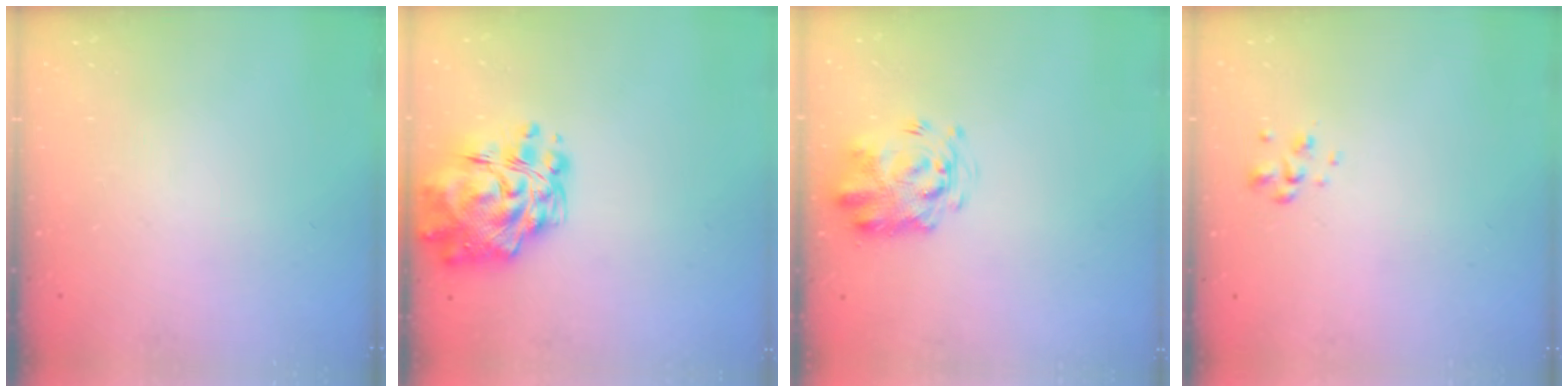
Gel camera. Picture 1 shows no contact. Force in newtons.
{"total": 15.4, "press": 14.6, "slide": 5.0}
{"total": 3.7, "press": 3.6, "slide": 0.6}
{"total": 1.8, "press": 1.7, "slide": 0.5}